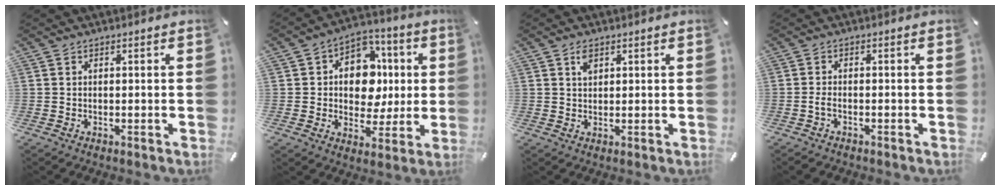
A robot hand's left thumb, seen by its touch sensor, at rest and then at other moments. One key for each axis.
{"total": 12.8, "fx": 0.8, "fy": 10.7, "fz": 6.8, "tx": -0.090, "ty": -0.001, "tz": 0.020}
{"total": 2.3, "fx": 1.3, "fy": 1.4, "fz": 1.3, "tx": -0.022, "ty": -0.002, "tz": 0.022}
{"total": 1.7, "fx": -1.0, "fy": 0.7, "fz": 1.2, "tx": -0.028, "ty": 0.001, "tz": -0.020}